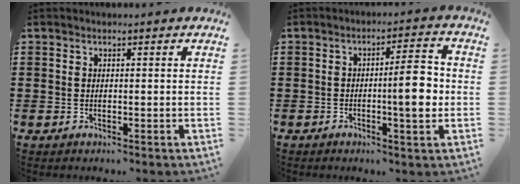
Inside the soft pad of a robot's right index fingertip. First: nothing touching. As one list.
[{"total": 7.3, "force": [-0.8, 1.7, 7.1], "torque": [-0.090, -0.012, -0.020]}]